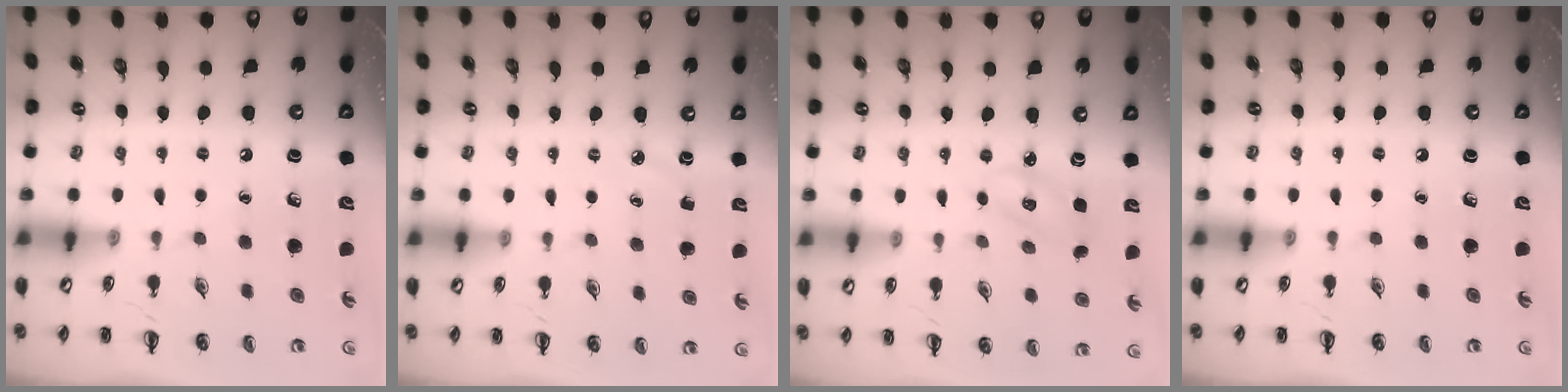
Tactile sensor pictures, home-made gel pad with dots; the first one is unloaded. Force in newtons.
{"total": 2.0, "press": 1.9, "slide": 0.7}
{"total": 2.8, "press": 2.8, "slide": 0.7}
{"total": 0.0}